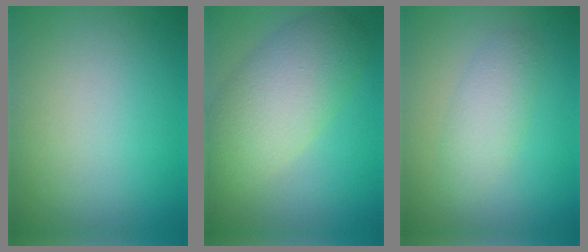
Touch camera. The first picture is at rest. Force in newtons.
{"total": 6.9, "press": 6.9, "slide": 0.6}
{"total": 2.4, "press": 2.4, "slide": 0.1}